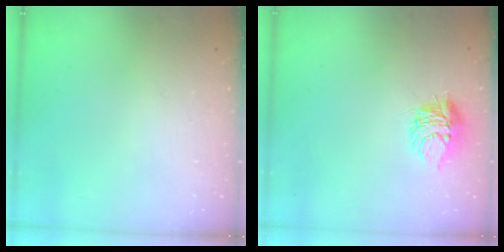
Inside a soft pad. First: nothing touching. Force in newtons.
{"total": 8.3, "press": 8.2, "slide": 1.0}